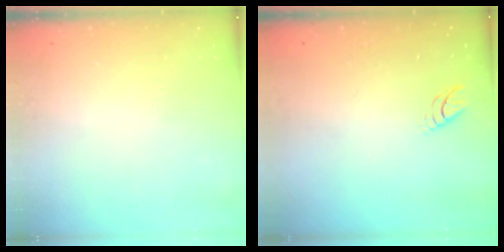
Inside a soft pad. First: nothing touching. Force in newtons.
{"total": 3.6, "press": 3.6, "slide": 0.1}